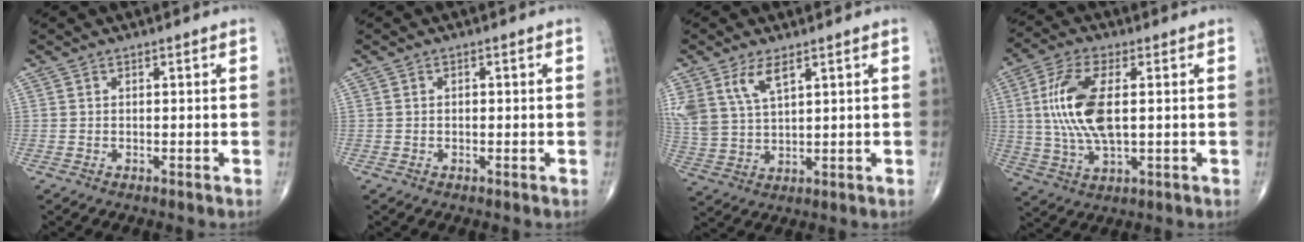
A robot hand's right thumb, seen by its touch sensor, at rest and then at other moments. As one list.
[{"total": 0.7, "force": [0.0, 0.4, 0.5], "torque": [-0.011, 0.000, 0.002]}, {"total": 8.6, "force": [4.8, 3.9, 5.9], "torque": [-0.124, -0.014, 0.106]}, {"total": 13.2, "force": [1.6, 5.6, 11.9], "torque": [-0.258, -0.001, 0.034]}]